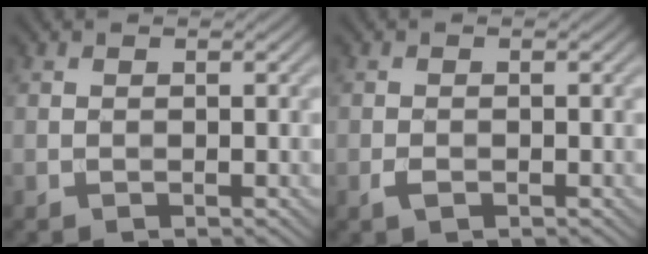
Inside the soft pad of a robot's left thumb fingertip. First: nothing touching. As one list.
[{"total": 1.2, "force": [-0.6, 0.6, 0.9], "torque": [-0.019, 0.001, -0.010]}]